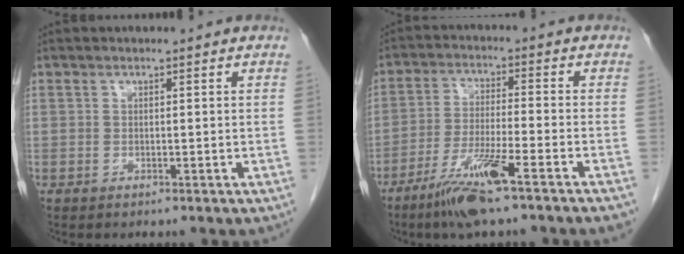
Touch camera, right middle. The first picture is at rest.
{"total": 10.2, "force": [-6.5, -0.3, 7.8], "torque": [-0.151, -0.025, -0.118]}